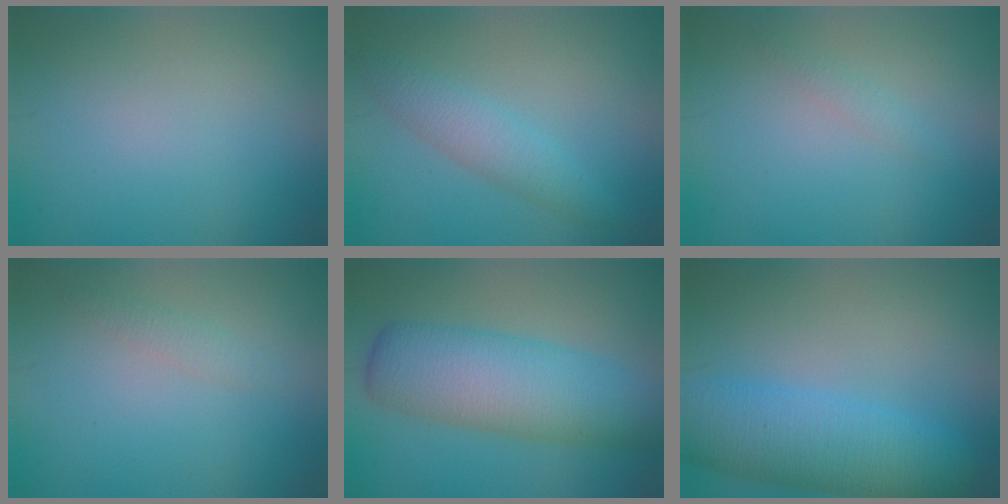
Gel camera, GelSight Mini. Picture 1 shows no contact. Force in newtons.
{"total": 2.8, "press": 2.8, "slide": 0.0}
{"total": 1.0, "press": 1.0, "slide": 0.0}
{"total": 1.2, "press": 1.2, "slide": 0.0}
{"total": 8.5, "press": 8.5, "slide": 0.2}
{"total": 7.8, "press": 7.8, "slide": 0.5}